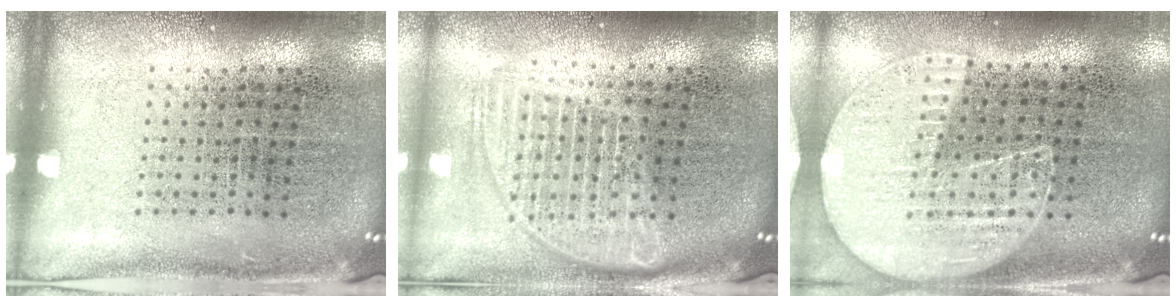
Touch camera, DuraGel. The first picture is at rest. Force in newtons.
{"total": 1.8, "press": 1.5, "slide": 0.9}
{"total": 1.2, "press": 1.1, "slide": 0.2}